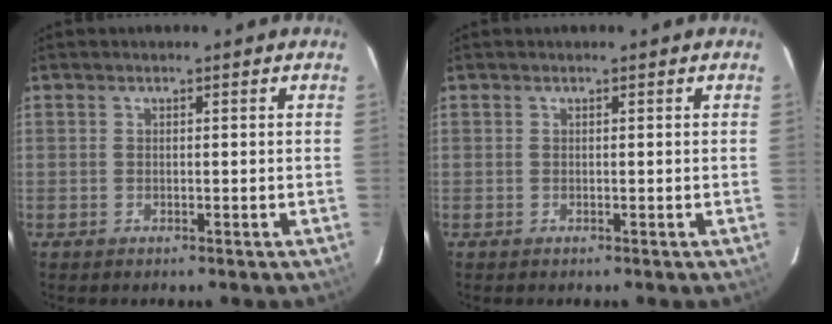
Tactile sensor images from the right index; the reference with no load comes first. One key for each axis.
{"total": 0.0}